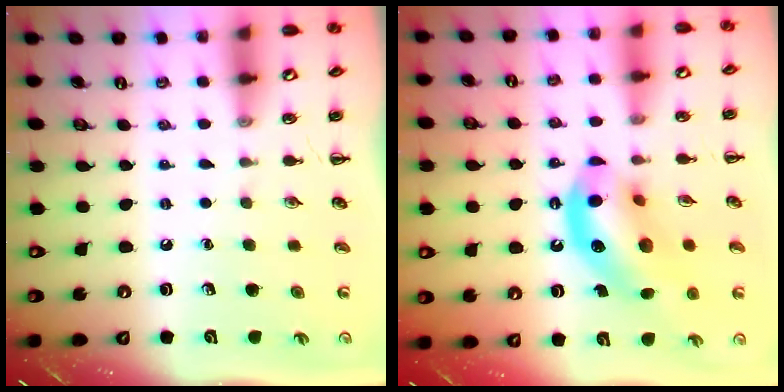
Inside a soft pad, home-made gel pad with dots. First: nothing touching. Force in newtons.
{"total": 14.7, "press": 14.2, "slide": 3.6}